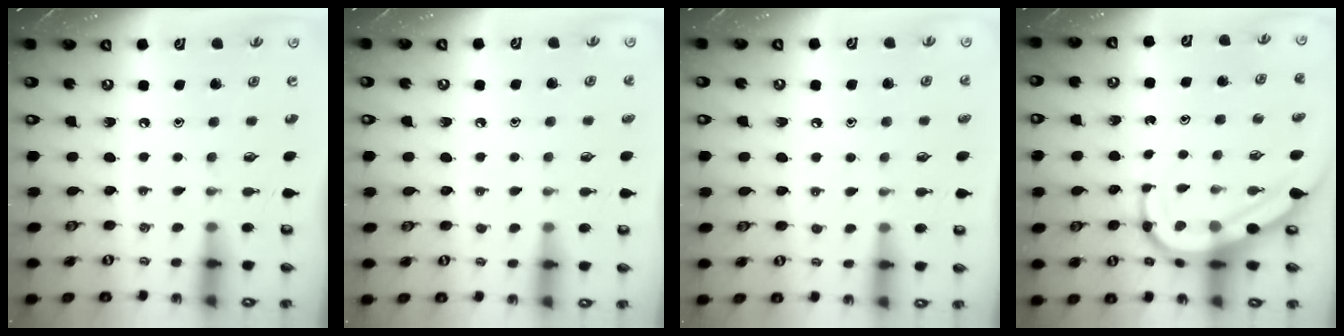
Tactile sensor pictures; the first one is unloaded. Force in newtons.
{"total": 3.8, "press": 3.7, "slide": 0.4}
{"total": 4.7, "press": 4.7, "slide": 0.5}
{"total": 8.9, "press": 8.9, "slide": 1.0}